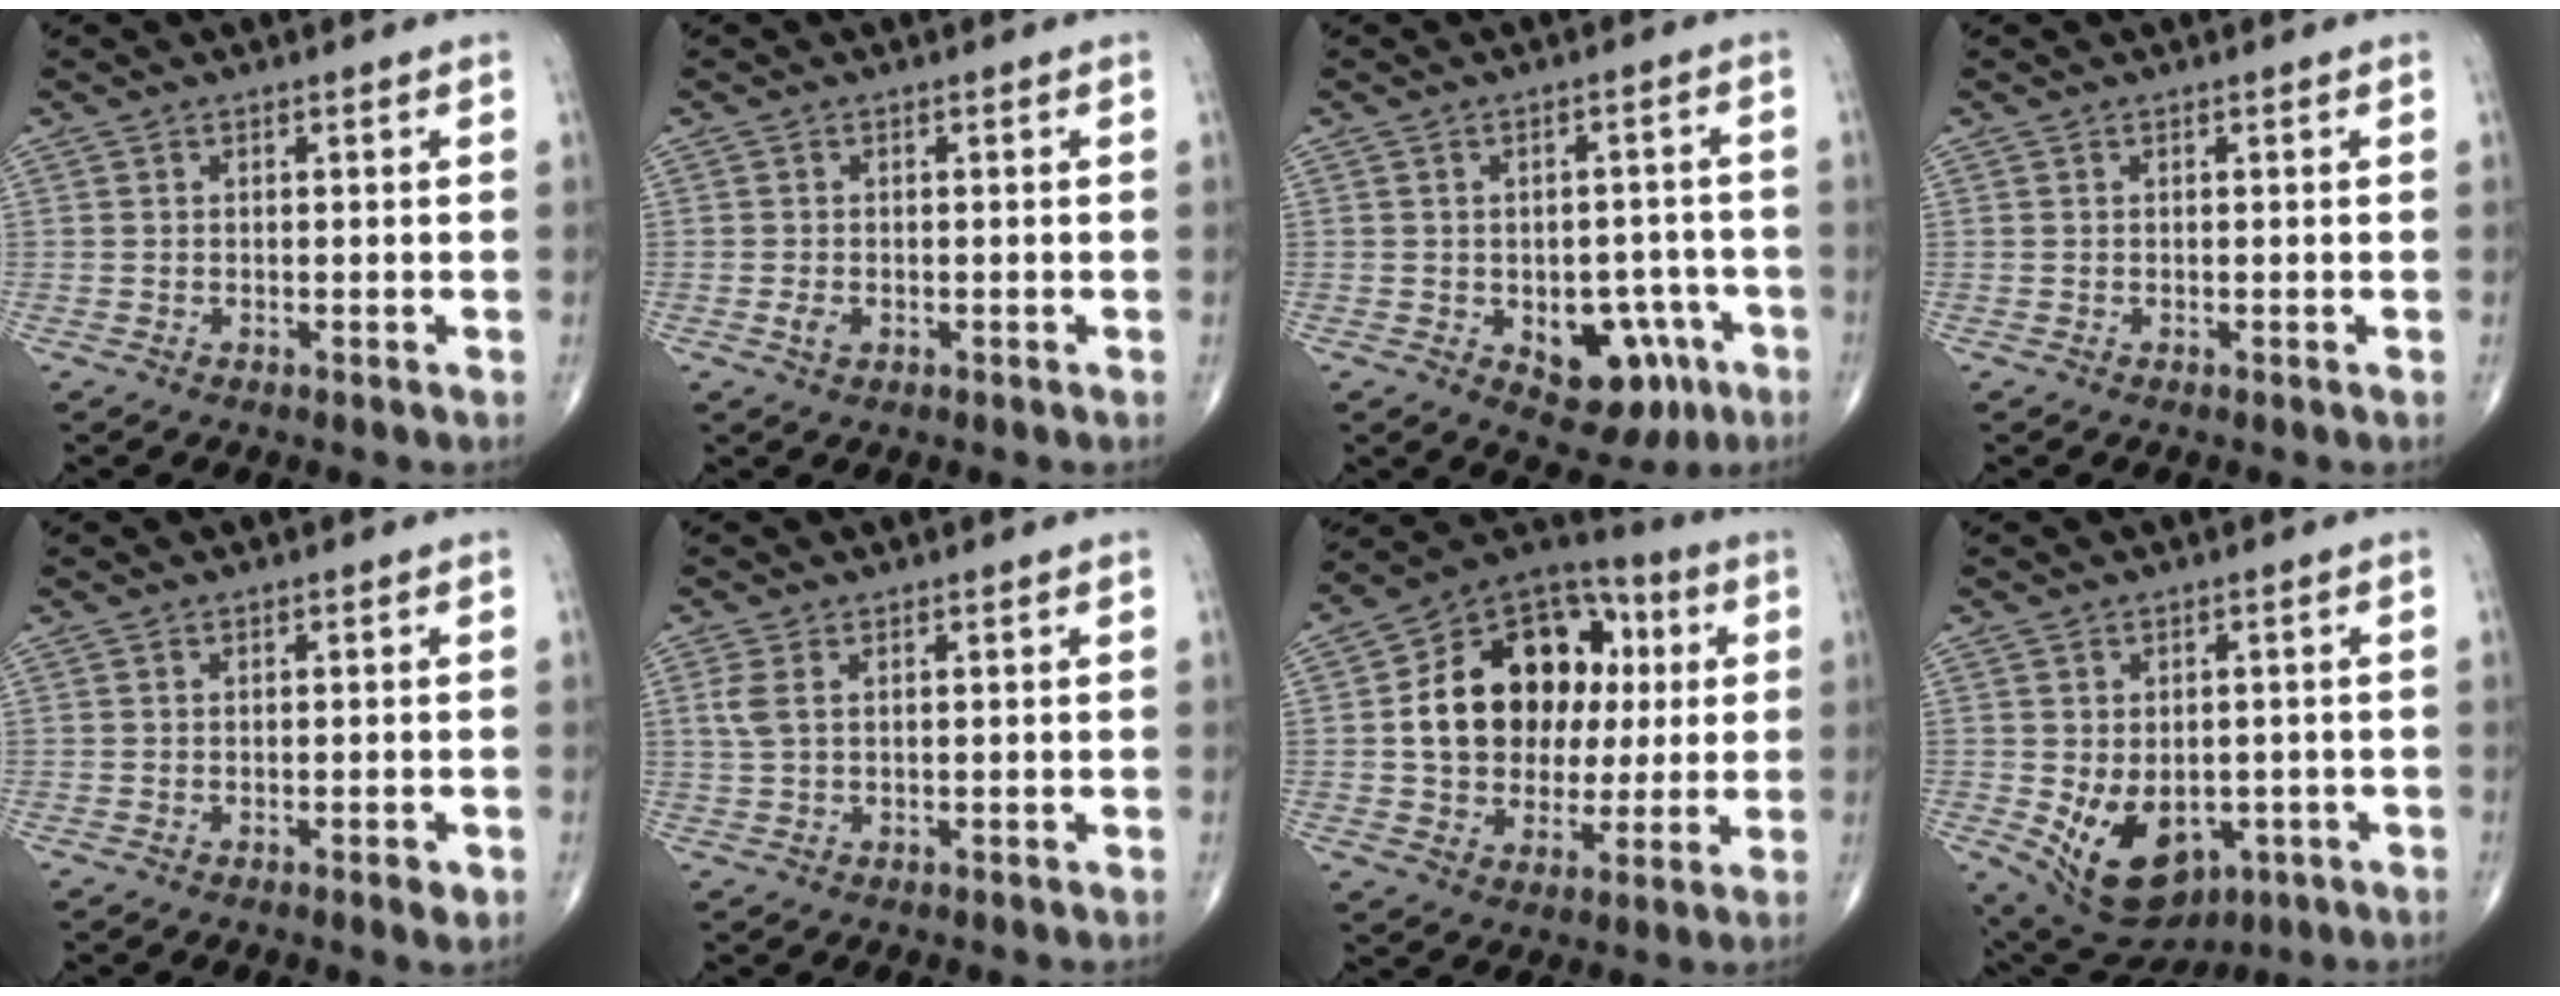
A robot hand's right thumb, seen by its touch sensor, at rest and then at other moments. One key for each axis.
{"total": 1.6, "fx": -0.5, "fy": 1.0, "fz": 1.1, "tx": -0.019, "ty": 0.000, "tz": -0.010}
{"total": 11.3, "fx": -4.4, "fy": 7.2, "fz": 7.6, "tx": -0.056, "ty": 0.028, "tz": -0.045}
{"total": 0.0}
{"total": 1.5, "fx": -0.7, "fy": 0.4, "fz": 1.3, "tx": -0.016, "ty": -0.002, "tz": -0.008}
{"total": 2.7, "fx": 0.8, "fy": 1.3, "fz": 2.2, "tx": -0.062, "ty": 0.008, "tz": 0.021}
{"total": 21.1, "fx": 2.7, "fy": 15.7, "fz": 13.8, "tx": -0.180, "ty": 0.027, "tz": 0.047}
{"total": 13.2, "fx": -3.7, "fy": 9.0, "fz": 8.9, "tx": -0.126, "ty": -0.003, "tz": -0.032}